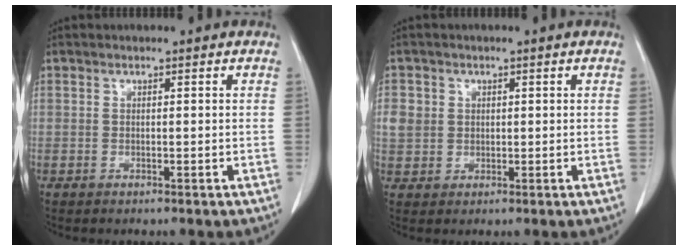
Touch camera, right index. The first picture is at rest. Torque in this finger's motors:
{"motor_torque": [0.30, 0.10, 0.15, 0.04]}